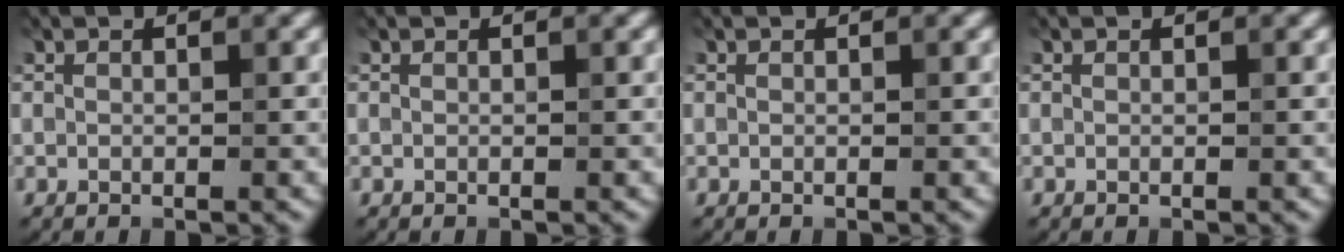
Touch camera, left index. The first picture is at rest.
{"total": 0.0}
{"total": 0.0}
{"total": 0.0}